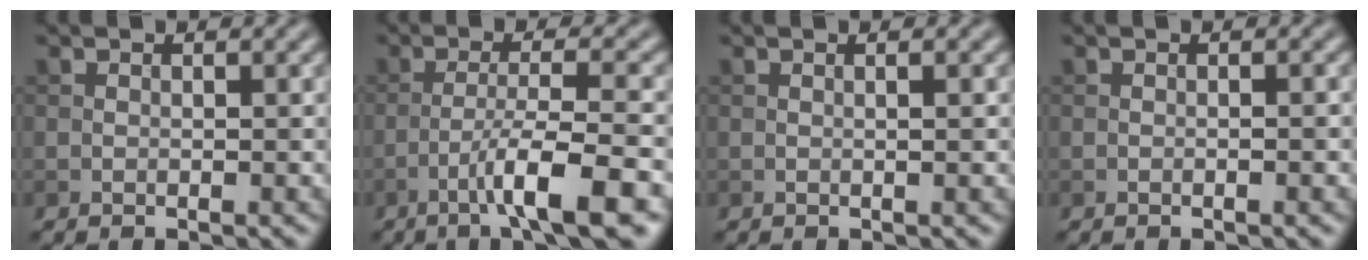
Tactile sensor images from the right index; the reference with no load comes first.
{"total": 7.0, "force": [-3.5, 0.9, 6.0], "torque": [-0.091, 0.010, -0.062]}
{"total": 1.0, "force": [0.1, 0.3, 1.0], "torque": [-0.010, 0.005, -0.003]}
{"total": 0.8, "force": [-0.2, 0.1, 0.7], "torque": [-0.009, 0.000, -0.006]}